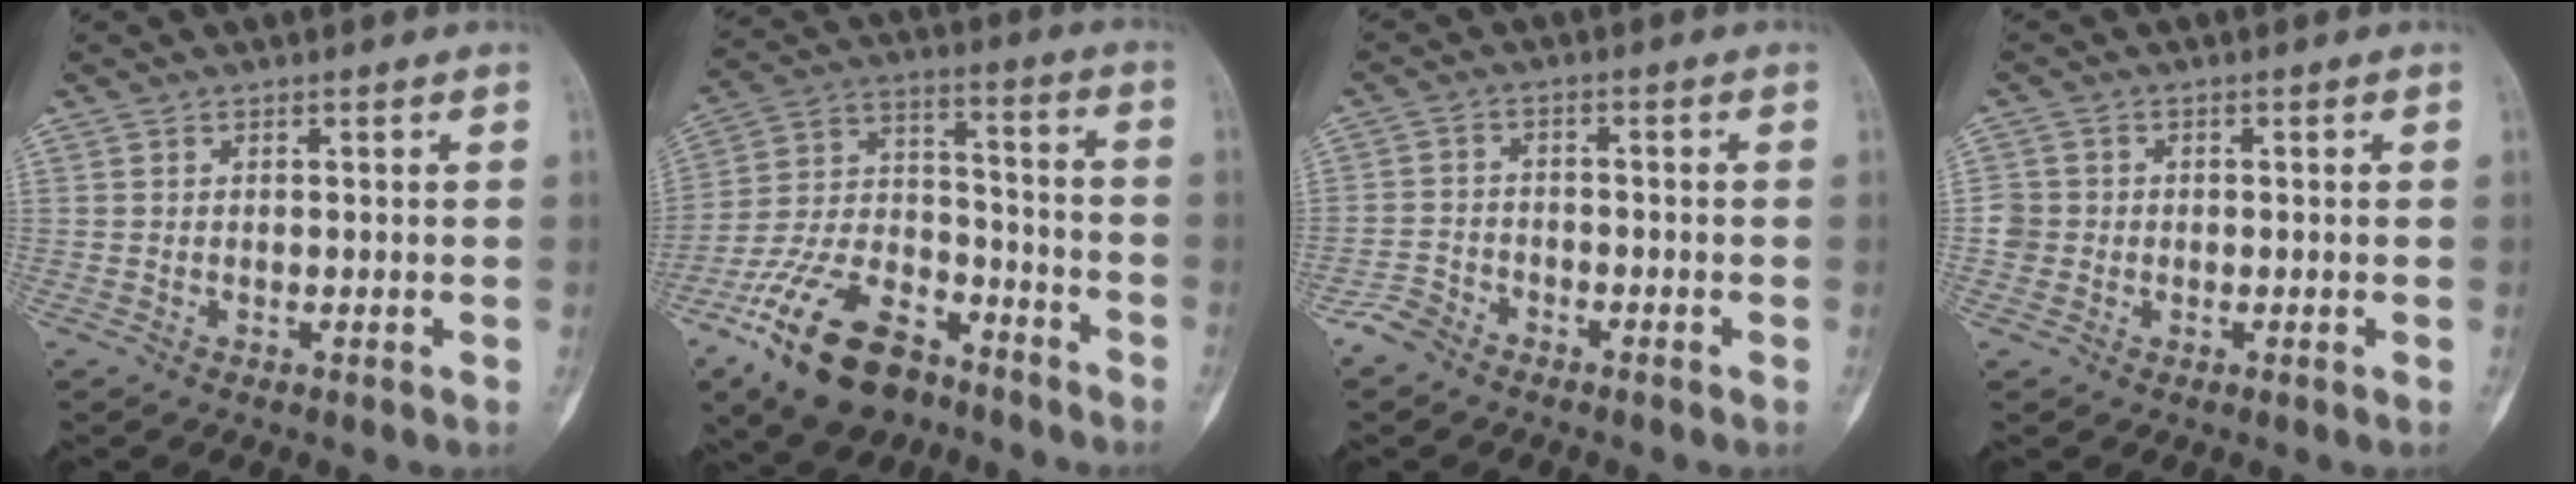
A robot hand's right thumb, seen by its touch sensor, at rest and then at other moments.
{"total": 20.4, "force": [-13.0, 10.5, 11.7], "torque": [-0.216, 0.079, -0.230]}
{"total": 4.1, "force": [-3.2, 2.3, 1.0], "torque": [-0.016, 0.015, -0.068]}
{"total": 3.0, "force": [-0.4, 2.9, 0.3], "torque": [0.019, 0.009, -0.015]}